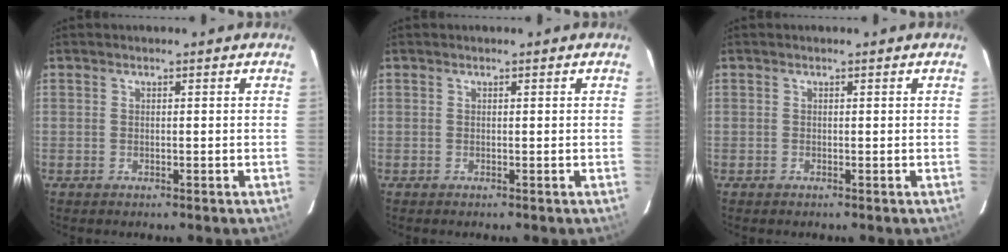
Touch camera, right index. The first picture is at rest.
{"total": 0.0}
{"total": 0.0}